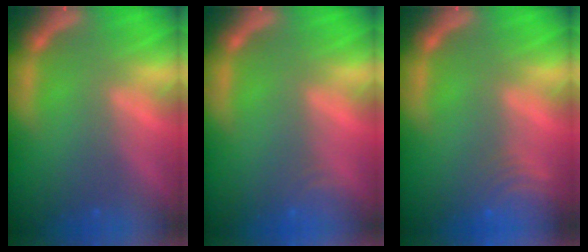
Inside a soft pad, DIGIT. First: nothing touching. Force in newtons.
{"total": 2.4}
{"total": 6.5}